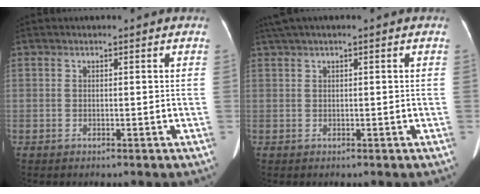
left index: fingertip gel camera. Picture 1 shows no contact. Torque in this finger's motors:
{"motor_torque": [0.98, -1.16, 0.37, 0.09]}